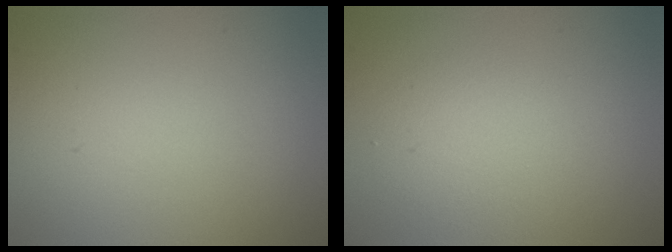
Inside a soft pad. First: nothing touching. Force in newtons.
{"total": 2.7, "press": 2.7, "slide": 0.2}